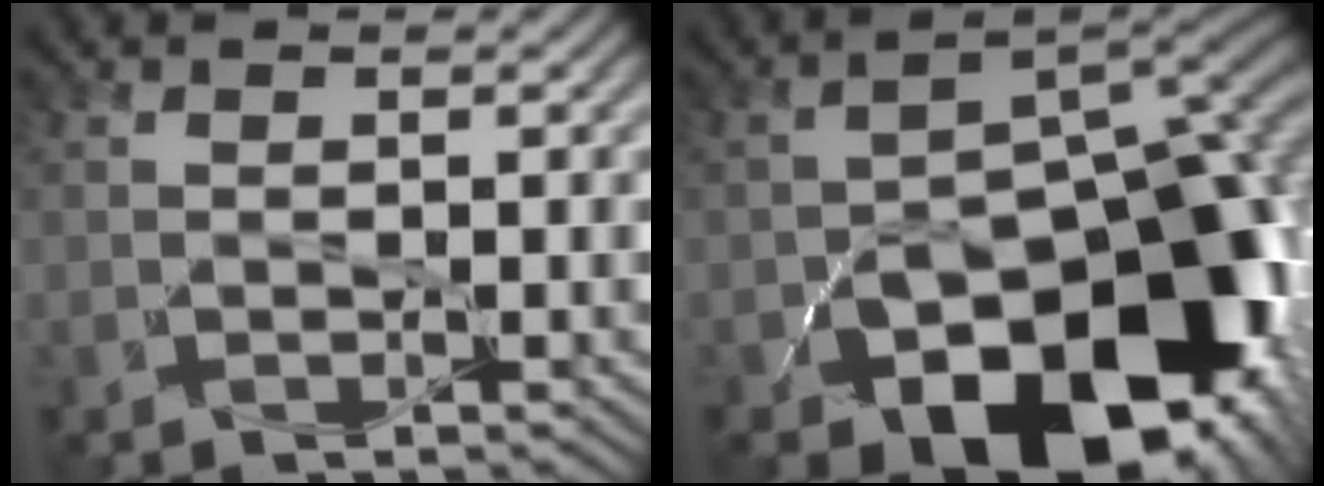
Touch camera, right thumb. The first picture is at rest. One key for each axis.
{"total": 20.5, "fx": -10.2, "fy": 12.8, "fz": 12.3, "tx": -0.154, "ty": -0.049, "tz": -0.133}